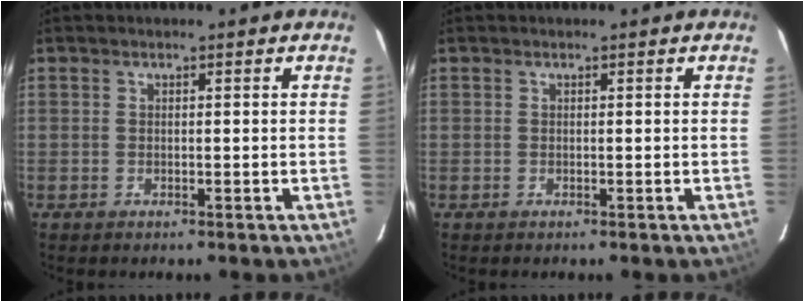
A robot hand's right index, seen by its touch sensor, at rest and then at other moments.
{"total": 0.0}